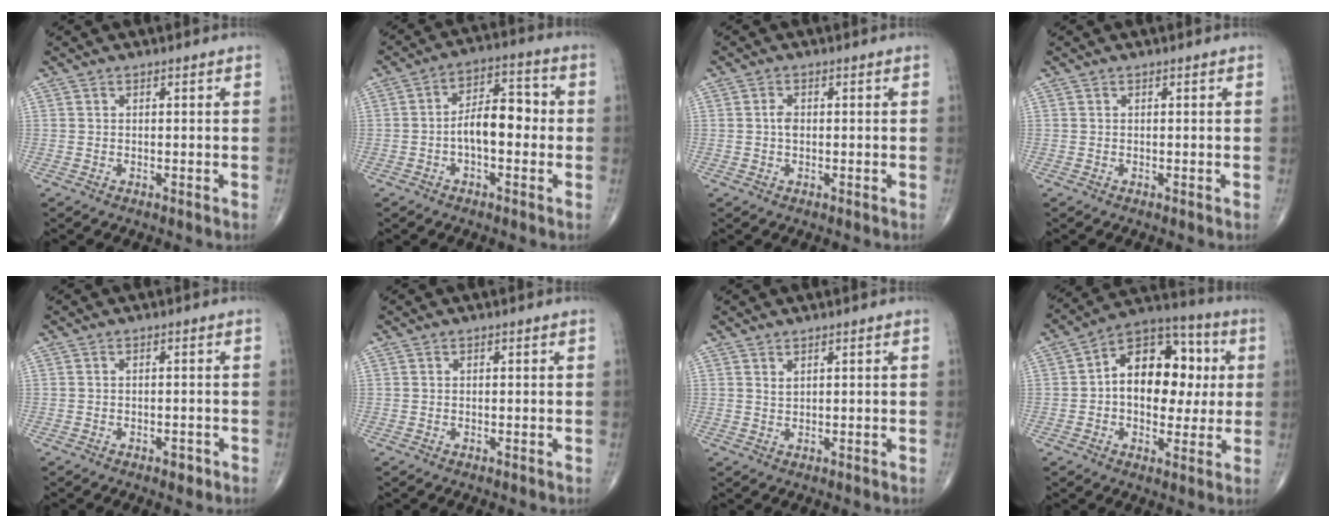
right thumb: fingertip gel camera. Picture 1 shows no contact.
{"total": 9.3, "force": [-1.2, 4.8, 7.9], "torque": [-0.113, 0.036, -0.028]}
{"total": 1.9, "force": [0.0, 1.2, 1.5], "torque": [-0.026, 0.003, -0.002]}
{"total": 0.0}
{"total": 1.8, "force": [-1.0, 0.9, 1.1], "torque": [-0.014, 0.004, -0.014]}
{"total": 0.0}
{"total": 1.0, "force": [0.7, 0.3, 0.6], "torque": [-0.007, -0.005, 0.015]}
{"total": 17.2, "force": [1.8, 11.1, 12.9], "torque": [-0.146, 0.028, 0.018]}